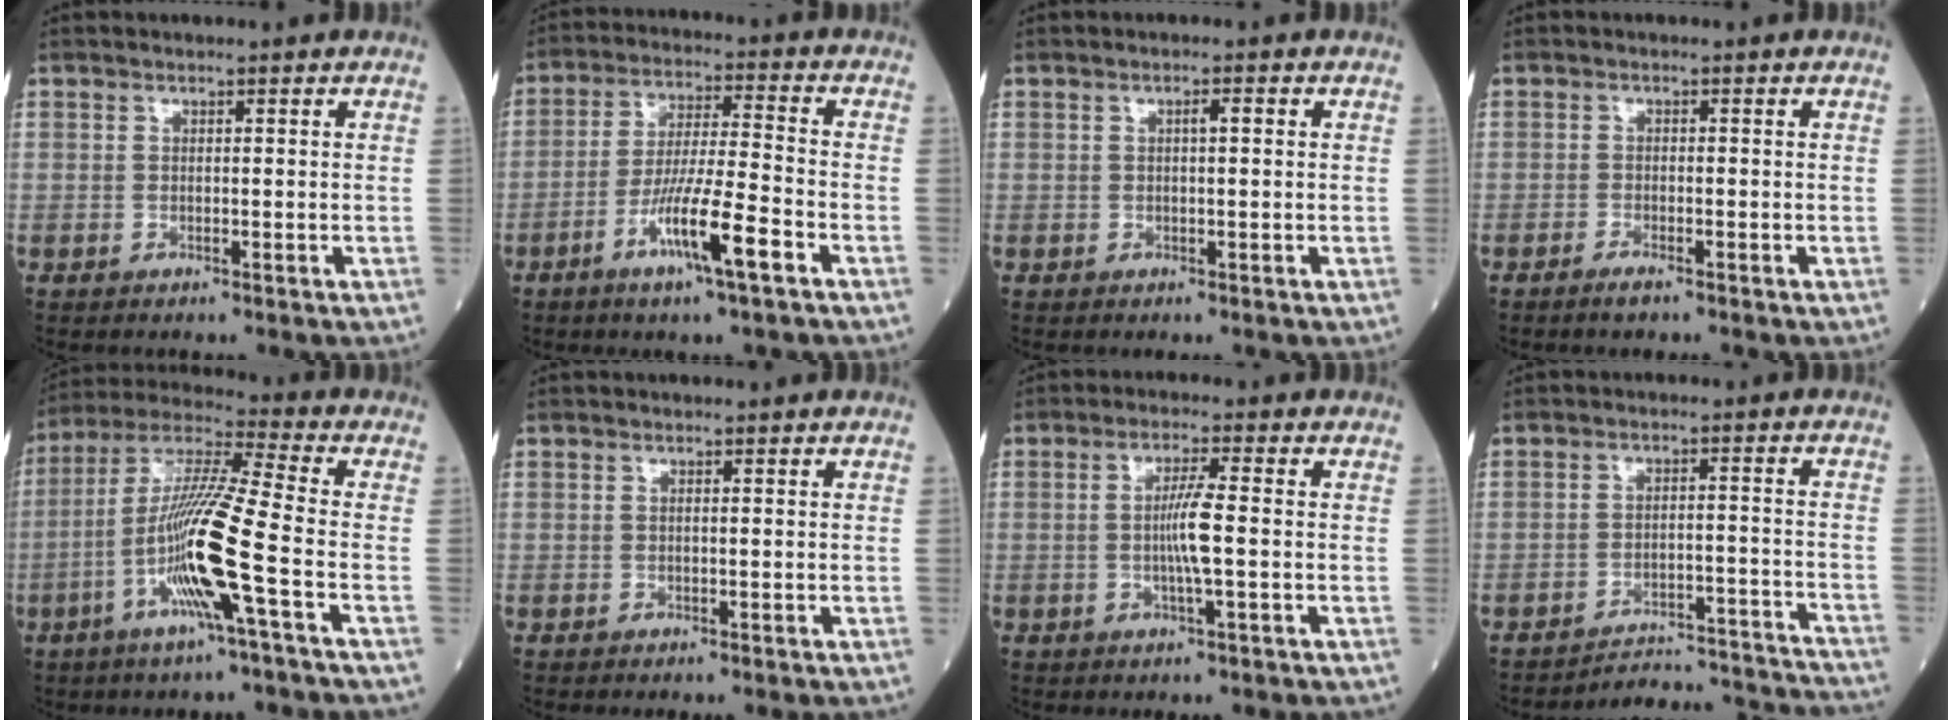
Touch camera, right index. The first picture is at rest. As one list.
[{"total": 10.3, "force": [-5.0, 0.1, 9.0], "torque": [-0.169, -0.009, -0.092]}, {"total": 1.3, "force": [0.3, 0.2, 1.3], "torque": [-0.022, 0.005, 0.003]}, {"total": 1.3, "force": [-1.0, 0.2, 0.8], "torque": [-0.019, -0.002, -0.015]}, {"total": 14.1, "force": [-4.5, -0.9, 13.3], "torque": [-0.271, -0.003, -0.093]}, {"total": 0.0}, {"total": 4.8, "force": [-0.5, -0.3, 4.8], "torque": [-0.093, -0.001, -0.010]}, {"total": 15.0, "force": [-15.0, -0.2, 0.8], "torque": [0.009, 0.018, -0.191]}]